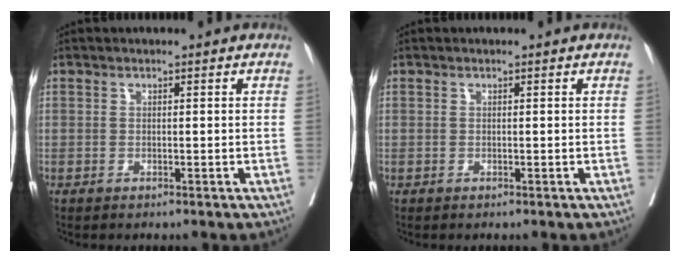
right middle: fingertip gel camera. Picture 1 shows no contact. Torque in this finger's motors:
{"motor_torque": [0.01, -0.51, 0.00, 0.00]}